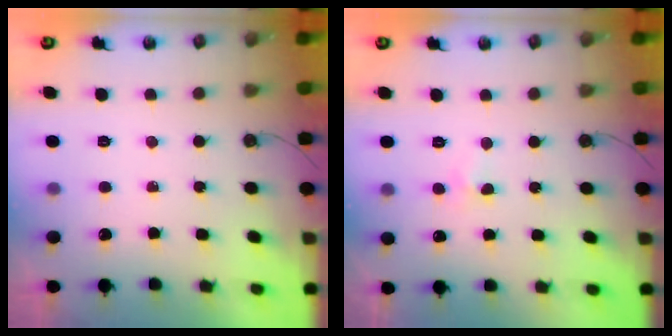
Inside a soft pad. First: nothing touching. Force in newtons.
{"total": 4.2, "press": 4.1, "slide": 0.6}